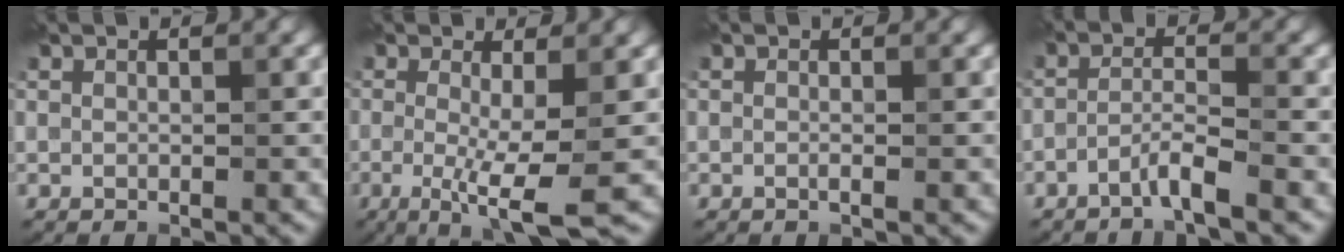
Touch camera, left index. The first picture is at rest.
{"total": 5.7, "force": [-1.0, 1.0, 5.5], "torque": [-0.091, -0.017, -0.019]}
{"total": 0.5, "force": [-0.1, 0.1, 0.5], "torque": [-0.009, -0.005, -0.003]}
{"total": 2.4, "force": [-1.7, 0.0, 1.7], "torque": [-0.032, 0.006, -0.040]}